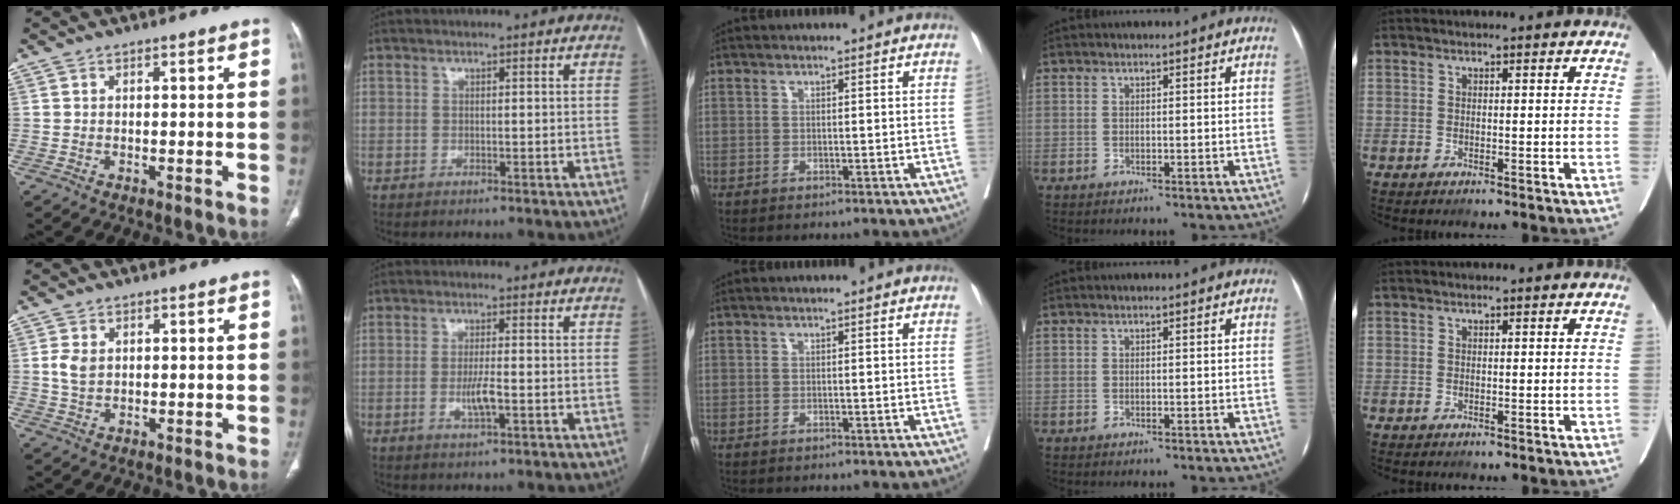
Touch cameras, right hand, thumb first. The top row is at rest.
{"thumb": {"total": 3.8, "force": [0.8, 2.6, 2.6], "torque": [-0.050, -0.001, 0.019]}, "index": {"total": 4.1, "force": [-1.0, 0.4, 3.9], "torque": [-0.081, -0.006, -0.018]}}